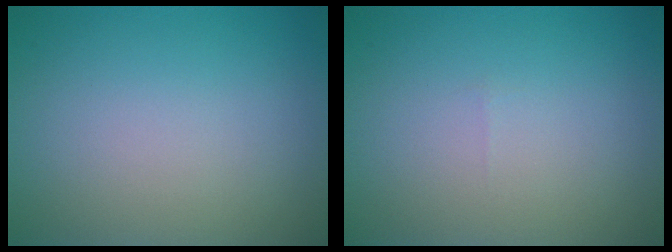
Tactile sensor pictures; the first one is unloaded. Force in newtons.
{"total": 0.0}